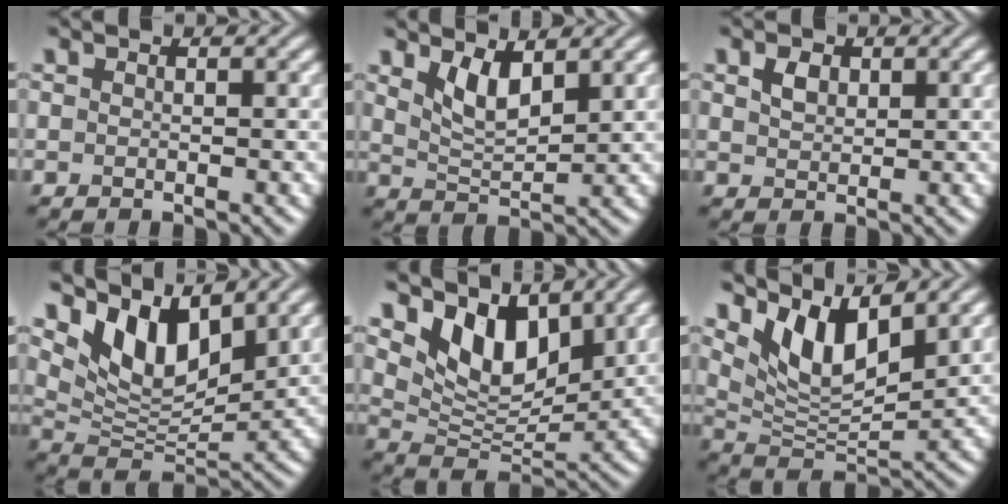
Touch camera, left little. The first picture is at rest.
{"total": 3.4, "force": [1.9, 1.2, 2.5], "torque": [-0.053, -0.010, 0.042]}
{"total": 1.8, "force": [0.9, 1.2, 1.0], "torque": [-0.022, 0.002, 0.017]}
{"total": 7.9, "force": [4.8, 3.6, 5.1], "torque": [-0.097, -0.010, 0.089]}
{"total": 7.1, "force": [4.2, 3.7, 4.3], "torque": [-0.082, -0.013, 0.073]}
{"total": 7.3, "force": [4.3, 2.8, 5.2], "torque": [-0.102, -0.011, 0.082]}